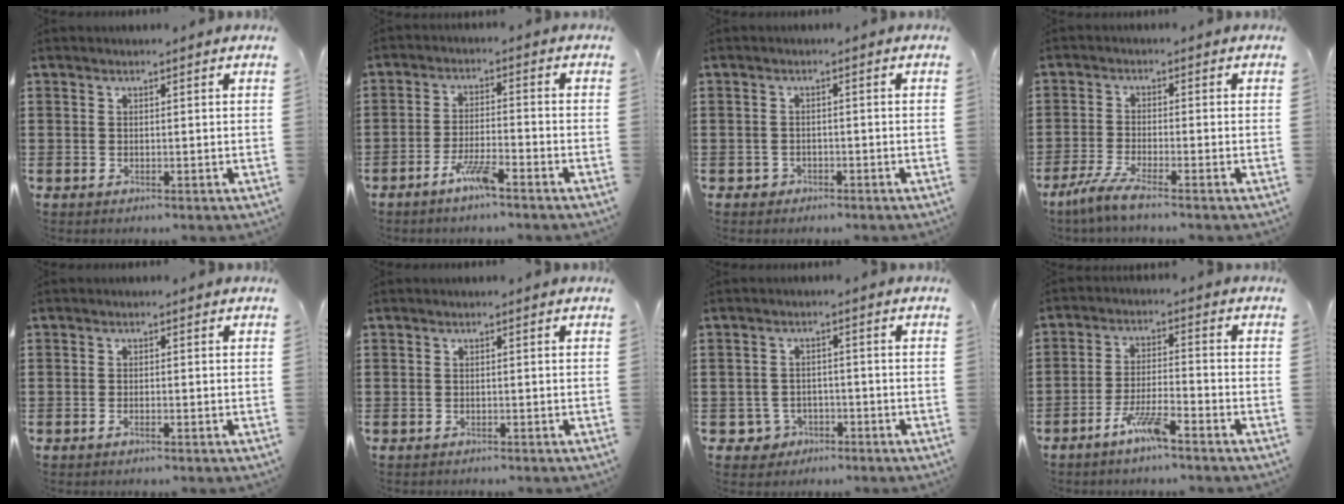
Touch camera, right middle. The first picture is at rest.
{"total": 5.2, "force": [-3.6, 0.7, 3.7], "torque": [-0.080, -0.003, -0.068]}
{"total": 1.3, "force": [-1.1, 0.7, 0.0], "torque": [-0.006, 0.000, -0.025]}
{"total": 4.4, "force": [-3.5, -0.1, 2.6], "torque": [-0.073, -0.019, -0.073]}
{"total": 0.8, "force": [-0.6, 0.1, 0.6], "torque": [-0.012, -0.004, -0.011]}
{"total": 0.8, "force": [-0.7, 0.4, -0.2], "torque": [0.002, 0.003, -0.016]}
{"total": 3.0, "force": [-2.1, 2.0, 0.5], "torque": [-0.026, 0.000, -0.048]}
{"total": 5.9, "force": [-4.2, 0.7, 4.1], "torque": [-0.094, -0.005, -0.082]}